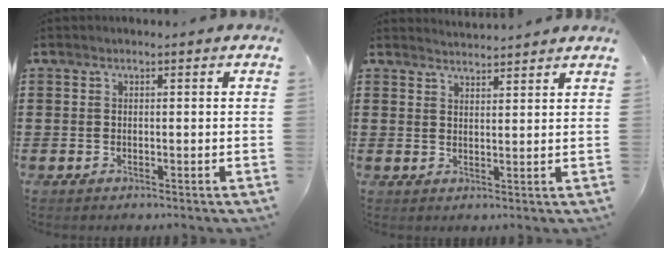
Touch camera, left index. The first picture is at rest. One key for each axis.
{"total": 2.5, "fx": 2.5, "fy": -0.3, "fz": -0.1, "tx": -0.004, "ty": -0.008, "tz": 0.048}